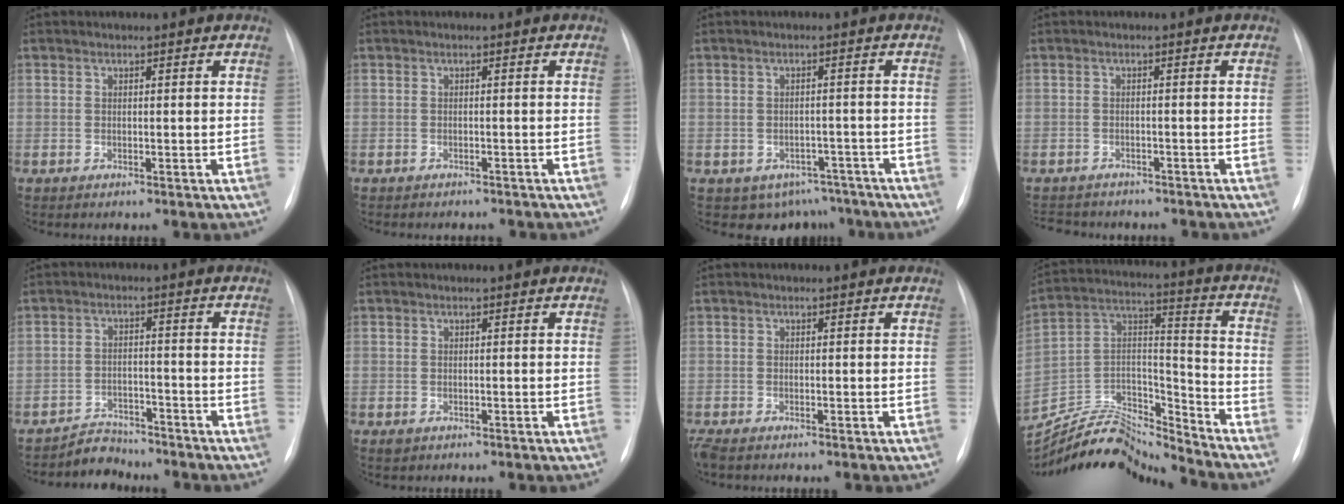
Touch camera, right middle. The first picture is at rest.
{"total": 3.9, "force": [-3.5, 1.3, 1.0], "torque": [-0.011, -0.002, -0.040]}
{"total": 6.7, "force": [-5.1, 4.3, 0.5], "torque": [0.015, 0.016, -0.060]}
{"total": 9.0, "force": [-7.8, 3.4, 2.8], "torque": [-0.057, 0.001, -0.098]}
{"total": 4.3, "force": [-4.0, 1.3, -0.8], "torque": [0.010, 0.000, -0.067]}
{"total": 0.7, "force": [-0.3, 0.5, 0.2], "torque": [-0.005, 0.002, -0.002]}
{"total": 1.8, "force": [-1.4, 0.5, 0.9], "torque": [-0.024, -0.007, -0.025]}
{"total": 17.3, "force": [-17.0, 1.5, 2.9], "torque": [-0.052, 0.049, -0.297]}